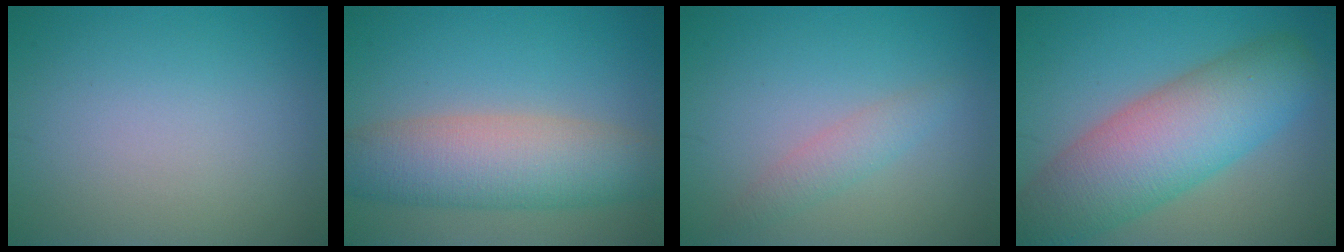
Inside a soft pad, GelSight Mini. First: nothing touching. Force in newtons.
{"total": 7.6, "press": 7.6, "slide": 0.3}
{"total": 1.9, "press": 1.9, "slide": 0.1}
{"total": 9.8, "press": 9.8, "slide": 0.4}